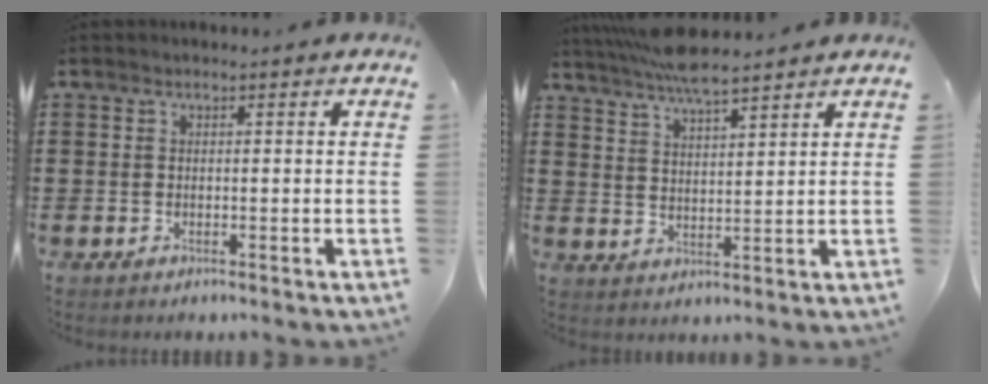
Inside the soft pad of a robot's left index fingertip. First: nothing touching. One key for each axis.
{"total": 5.5, "fx": 5.0, "fy": 0.2, "fz": 2.2, "tx": -0.058, "ty": -0.017, "tz": 0.091}